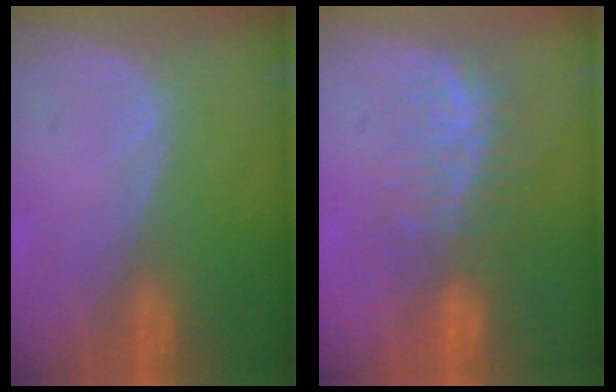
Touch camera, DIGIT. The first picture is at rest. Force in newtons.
{"total": 7.7, "press": 7.3, "slide": 2.7}